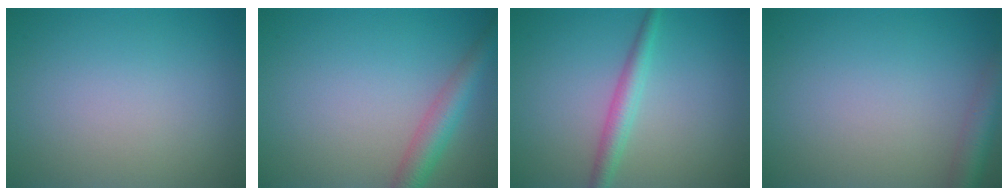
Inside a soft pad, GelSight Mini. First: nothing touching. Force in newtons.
{"total": 3.6, "press": 3.6, "slide": 0.2}
{"total": 2.4, "press": 2.4, "slide": 0.0}
{"total": 3.3, "press": 3.3, "slide": 0.2}